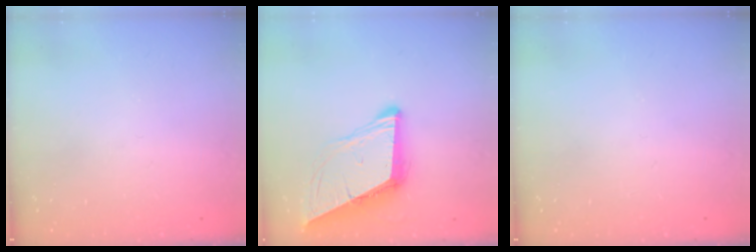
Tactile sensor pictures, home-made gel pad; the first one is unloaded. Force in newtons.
{"total": 9.1, "press": 9.1, "slide": 0.4}
{"total": 0.0}